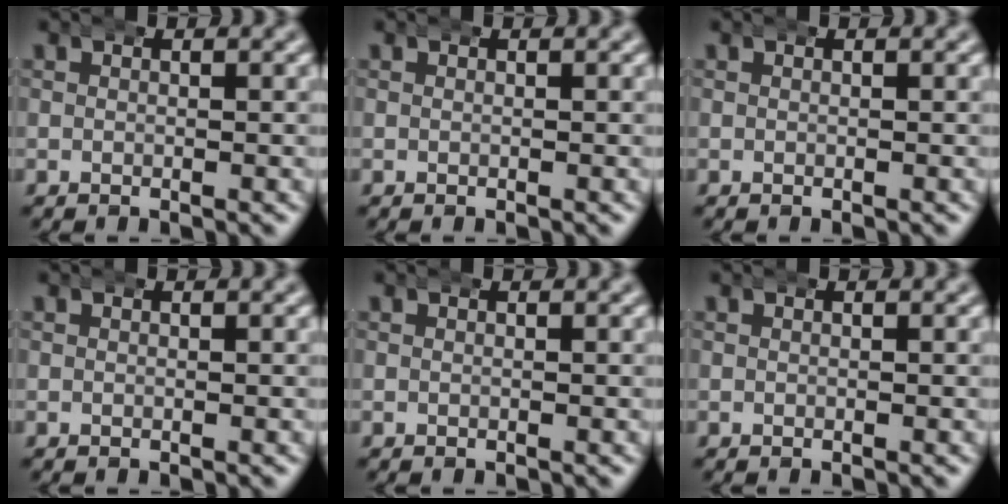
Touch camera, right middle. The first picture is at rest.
{"total": 0.0}
{"total": 0.0}
{"total": 0.0}
{"total": 0.0}
{"total": 0.0}